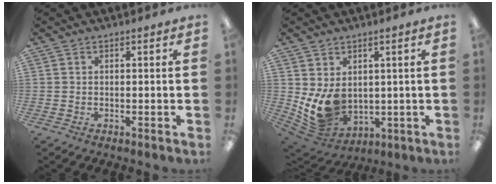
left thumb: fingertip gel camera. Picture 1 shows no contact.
{"total": 9.4, "force": [1.5, 7.4, 5.5], "torque": [-0.114, -0.023, 0.037]}